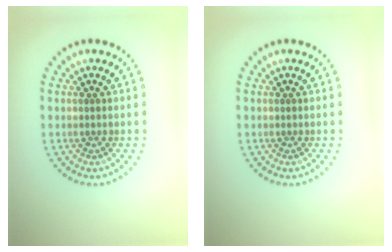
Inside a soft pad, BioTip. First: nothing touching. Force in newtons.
{"total": 0.0}